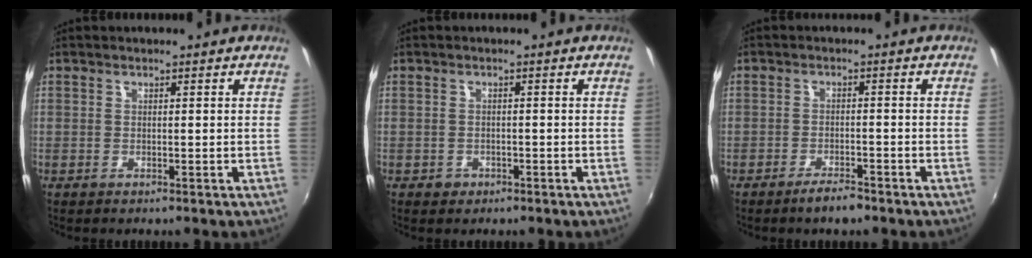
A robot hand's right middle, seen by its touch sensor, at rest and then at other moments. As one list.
[{"total": 1.7, "force": [-0.9, 1.4, 0.5], "torque": [-0.012, 0.000, -0.010]}, {"total": 3.3, "force": [-2.8, 0.8, 1.7], "torque": [-0.046, -0.002, -0.049]}]